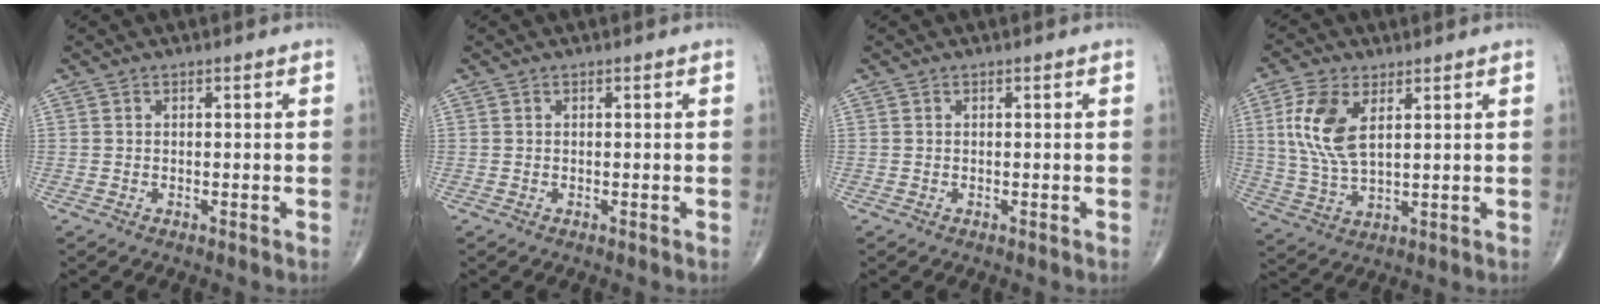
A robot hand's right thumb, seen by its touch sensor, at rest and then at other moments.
{"total": 0.0}
{"total": 0.0}
{"total": 10.9, "force": [3.5, 5.4, 8.8], "torque": [-0.186, -0.007, 0.074]}